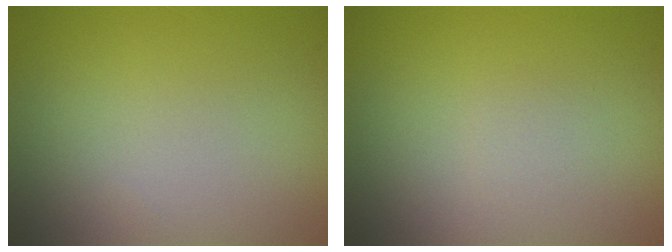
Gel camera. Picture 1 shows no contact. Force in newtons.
{"total": 0.7, "press": 0.7, "slide": 0.0}